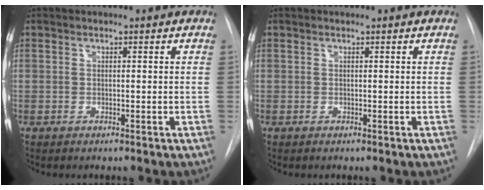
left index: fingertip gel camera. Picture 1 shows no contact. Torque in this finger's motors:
{"motor_torque": [0.00, 0.00, 0.00, 0.00]}